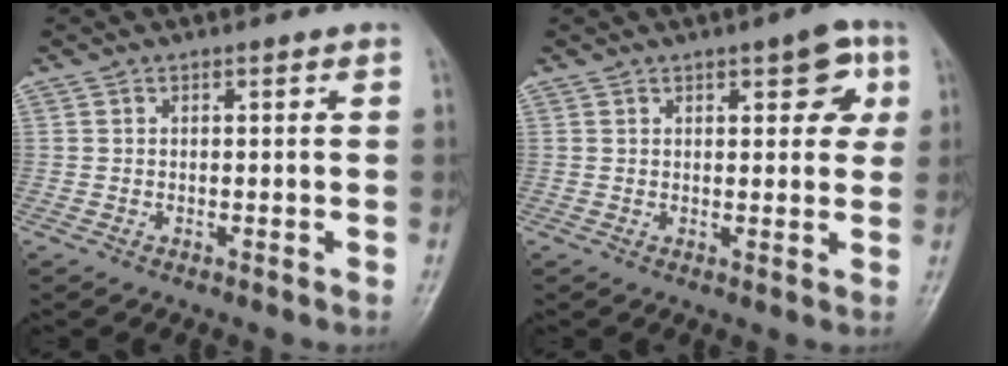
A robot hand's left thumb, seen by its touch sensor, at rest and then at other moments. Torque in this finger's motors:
{"motor_torque": [0.03, 0.16, -0.08, -0.24, 0.08]}